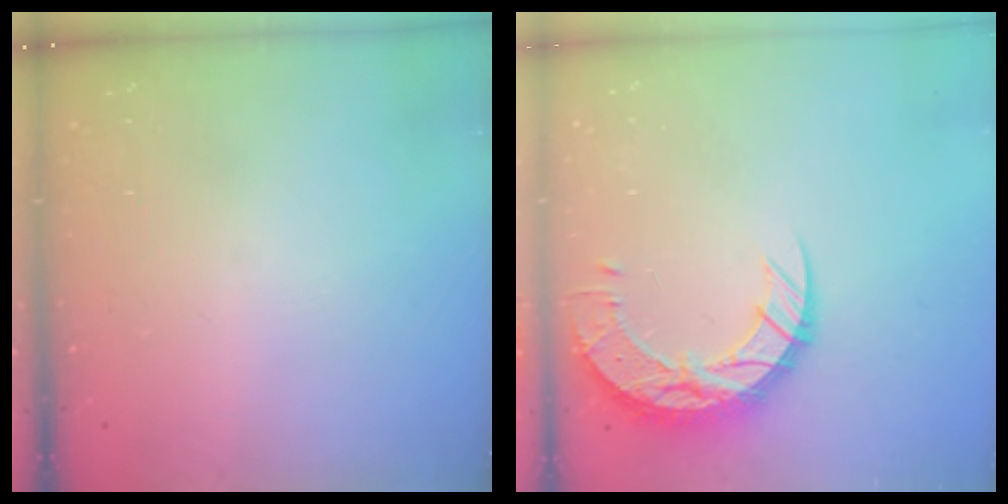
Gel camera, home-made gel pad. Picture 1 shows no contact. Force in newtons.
{"total": 16.5, "press": 16.4, "slide": 1.2}